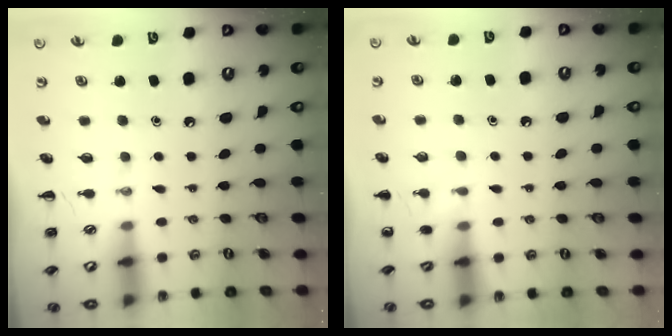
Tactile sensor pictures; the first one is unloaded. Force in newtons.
{"total": 4.2, "press": 4.0, "slide": 1.3}